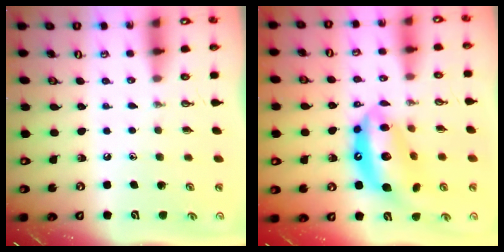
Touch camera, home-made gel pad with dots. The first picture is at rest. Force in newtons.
{"total": 15.9, "press": 15.9, "slide": 1.2}